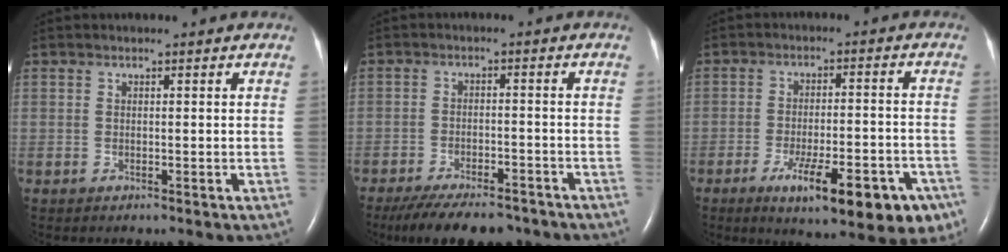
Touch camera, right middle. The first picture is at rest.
{"total": 13.5, "force": [-11.3, 4.2, 6.1], "torque": [-0.117, -0.013, -0.162]}
{"total": 15.0, "force": [-8.5, 4.1, 11.6], "torque": [-0.117, 0.004, -0.114]}